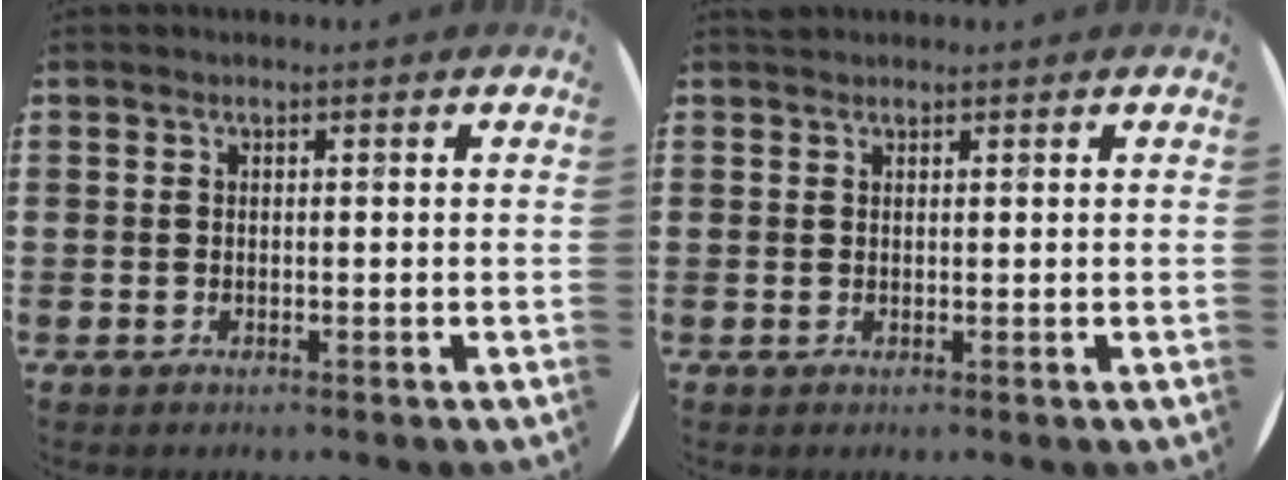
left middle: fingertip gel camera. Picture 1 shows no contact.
{"total": 0.6, "force": [0.6, 0.2, -0.1], "torque": [0.002, 0.003, 0.012]}